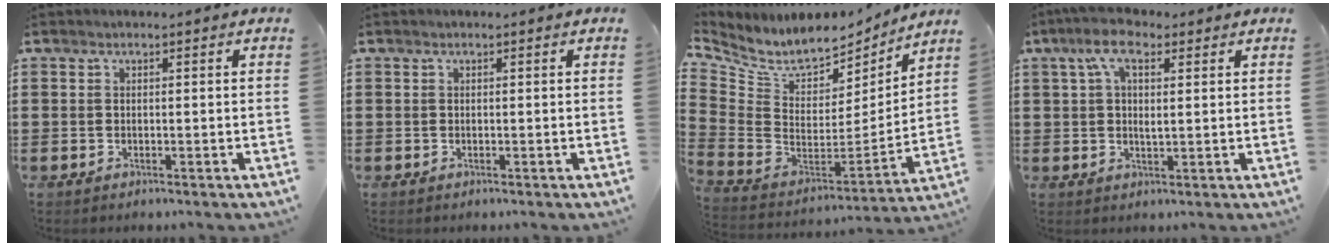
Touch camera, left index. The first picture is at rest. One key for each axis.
{"total": 0.0}
{"total": 6.9, "fx": 6.0, "fy": 2.8, "fz": 2.0, "tx": -0.079, "ty": -0.054, "tz": 0.104}
{"total": 6.2, "fx": 2.7, "fy": 2.5, "fz": 5.0, "tx": -0.105, "ty": 0.010, "tz": 0.044}